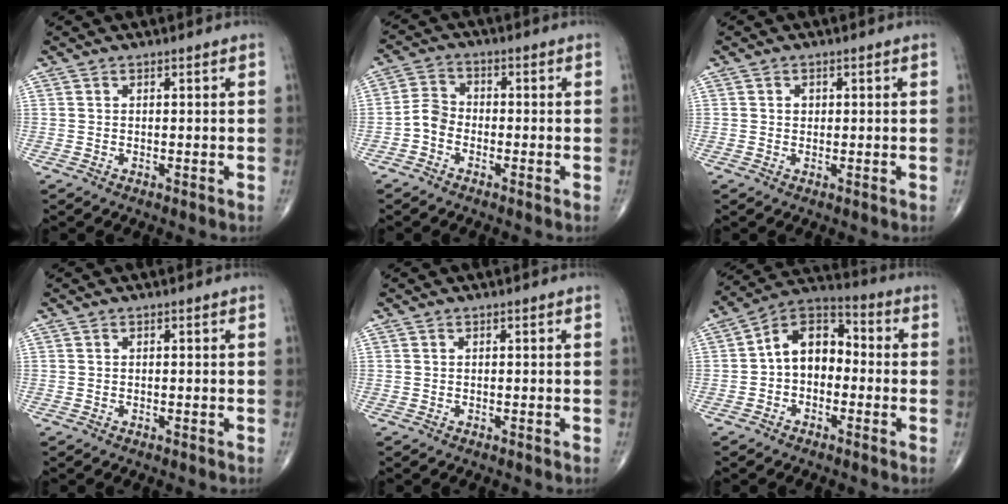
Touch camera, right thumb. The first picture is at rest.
{"total": 4.1, "force": [-1.9, 3.0, 2.0], "torque": [-0.030, 0.017, -0.047]}
{"total": 1.2, "force": [0.2, 1.1, 0.6], "torque": [-0.004, 0.001, 0.003]}
{"total": 0.0}
{"total": 0.0}
{"total": 10.6, "force": [-0.8, 7.5, 7.4], "torque": [-0.093, 0.041, -0.035]}